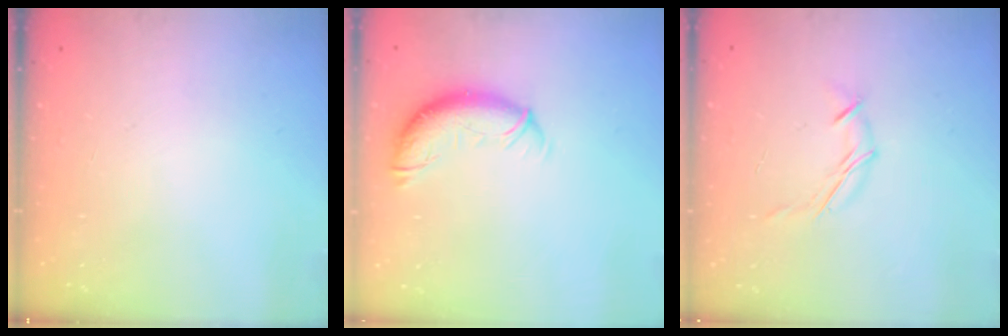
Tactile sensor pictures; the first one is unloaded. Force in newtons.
{"total": 10.3, "press": 10.3, "slide": 0.8}
{"total": 5.7, "press": 5.6, "slide": 0.7}